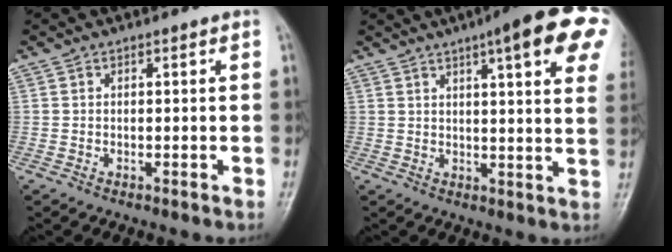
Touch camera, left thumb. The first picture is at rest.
{"total": 18.1, "force": [8.8, 3.7, 15.4], "torque": [-0.187, -0.011, 0.102]}